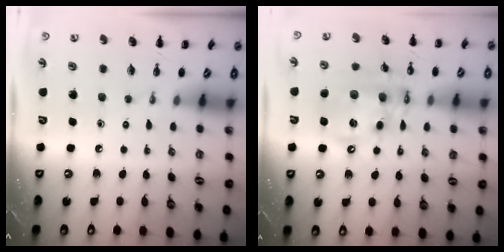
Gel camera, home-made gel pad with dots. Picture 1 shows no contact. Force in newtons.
{"total": 14.1, "press": 13.8, "slide": 3.0}